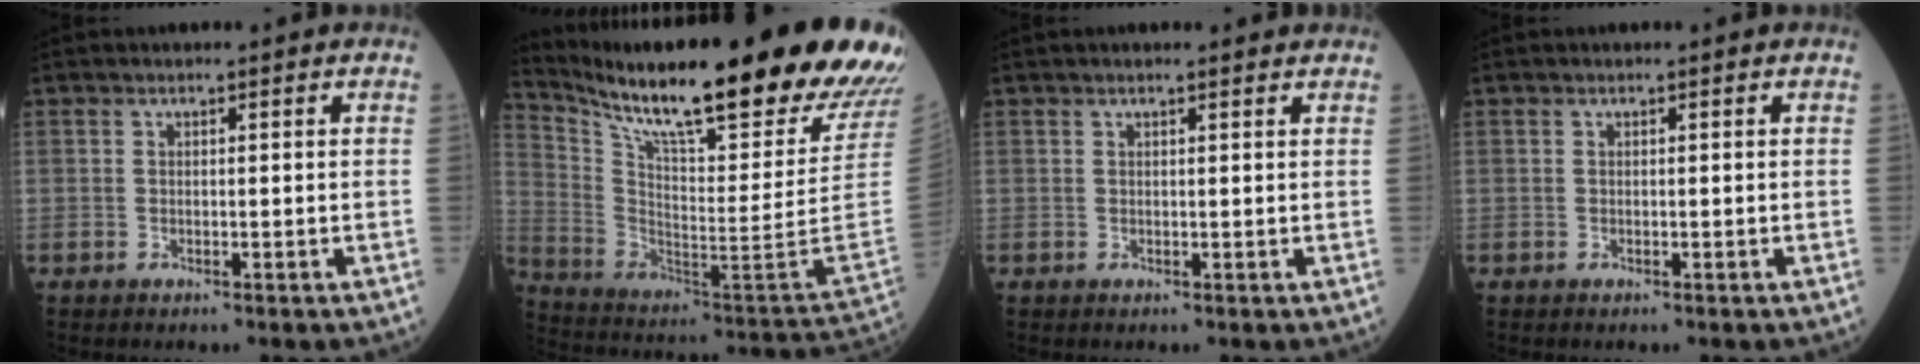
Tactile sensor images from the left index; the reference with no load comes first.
{"total": 32.8, "force": [26.1, 2.8, 19.6], "torque": [-0.342, -0.083, 0.376]}
{"total": 2.5, "force": [2.2, 0.2, 1.1], "torque": [-0.016, 0.014, 0.025]}
{"total": 0.0}